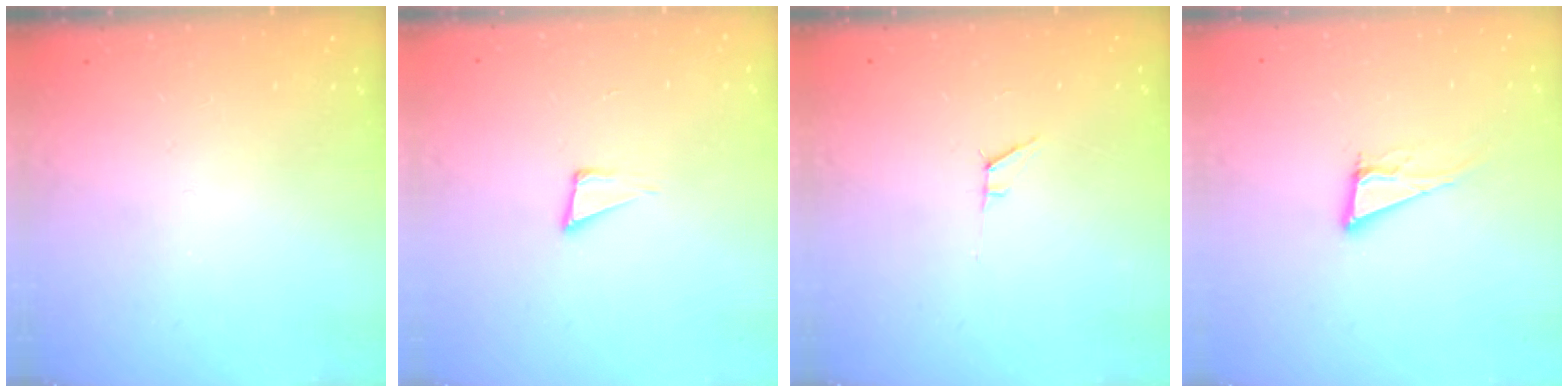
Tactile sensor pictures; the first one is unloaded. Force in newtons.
{"total": 4.0, "press": 2.8, "slide": 2.9}
{"total": 5.2, "press": 4.5, "slide": 2.5}
{"total": 11.3, "press": 10.9, "slide": 3.3}